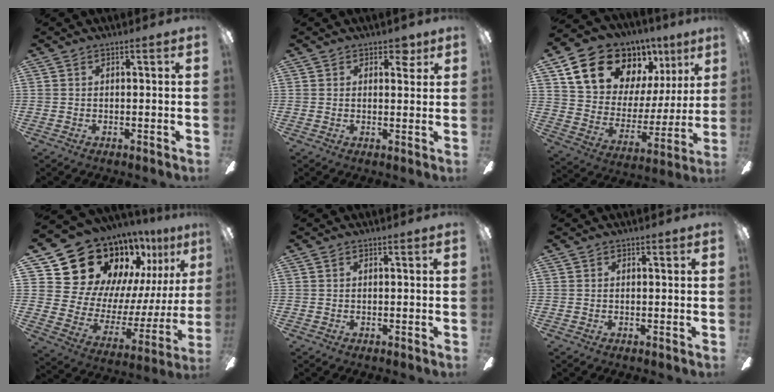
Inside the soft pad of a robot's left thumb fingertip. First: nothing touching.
{"total": 3.5, "force": [2.3, 2.2, 1.6], "torque": [-0.003, -0.004, 0.035]}
{"total": 20.2, "force": [13.5, 12.4, 8.6], "torque": [-0.148, -0.077, 0.256]}
{"total": 24.3, "force": [18.6, 13.3, 8.2], "torque": [-0.137, -0.139, 0.361]}
{"total": 0.0}
{"total": 0.0}